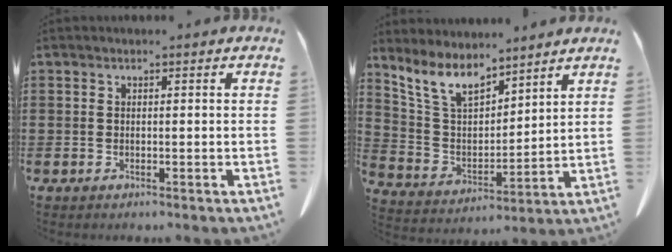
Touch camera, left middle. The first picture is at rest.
{"total": 8.6, "force": [7.0, 3.3, 3.9], "torque": [-0.106, -0.023, 0.128]}